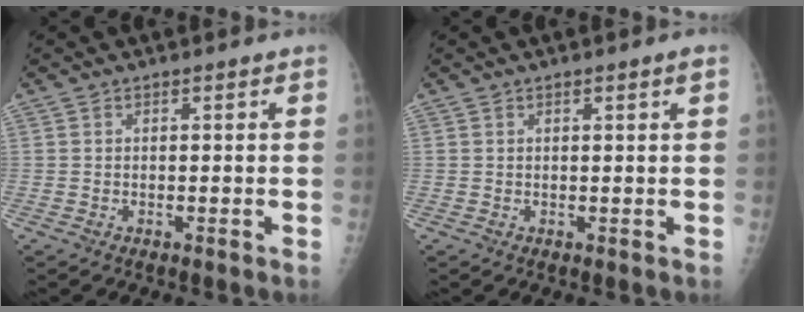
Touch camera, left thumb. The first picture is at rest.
{"total": 1.2, "force": [0.6, -0.1, 1.0], "torque": [-0.017, -0.002, 0.010]}